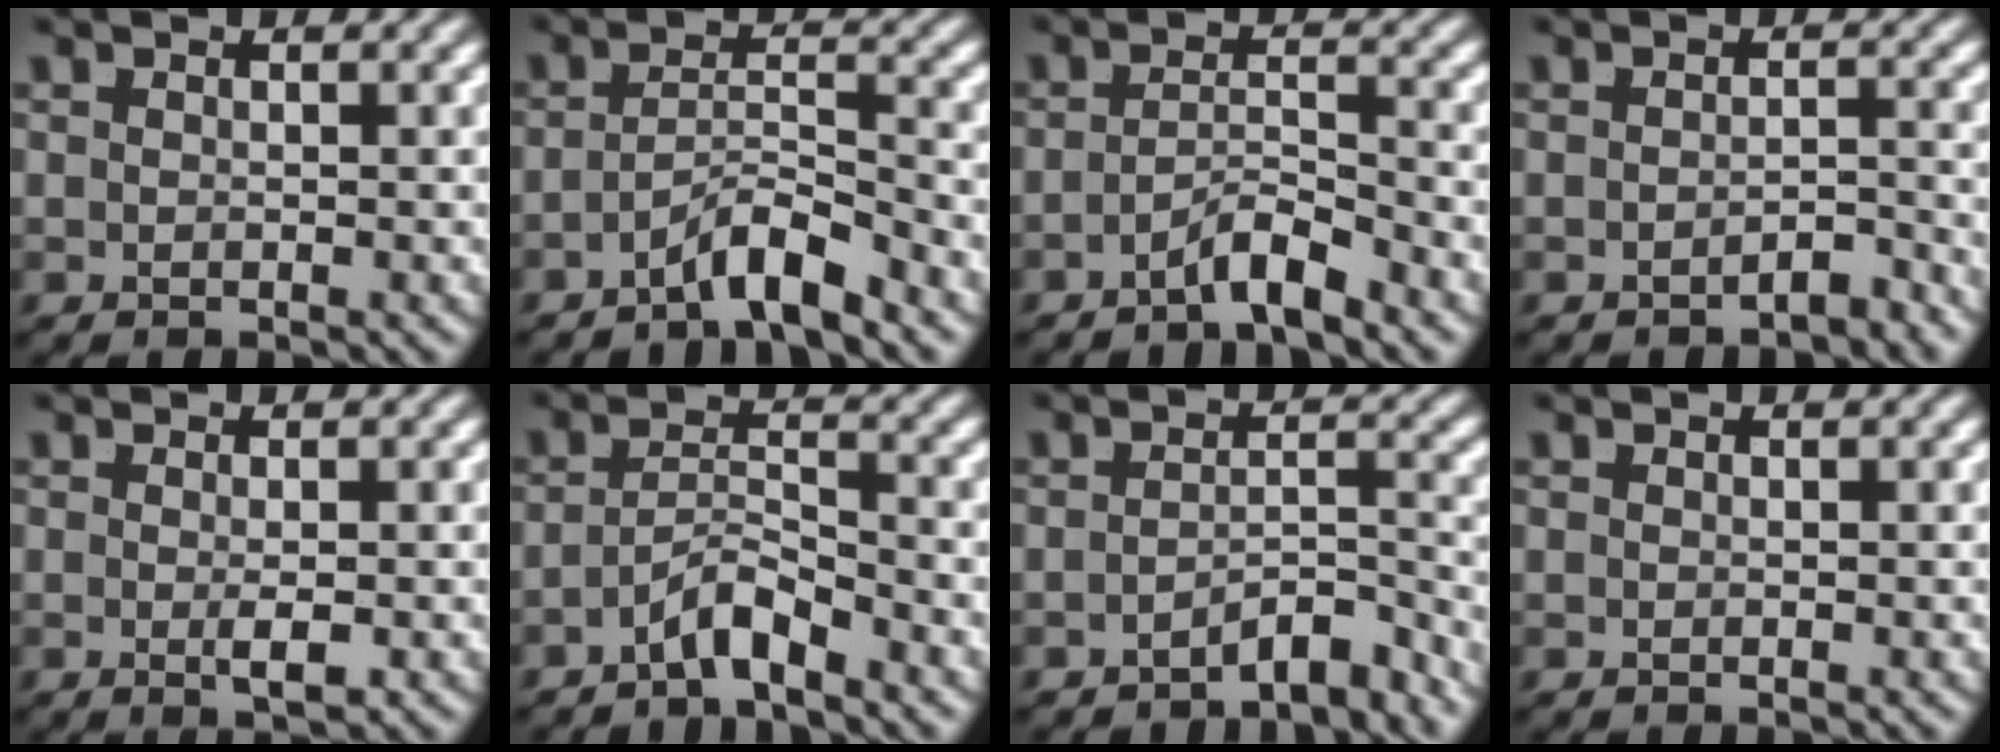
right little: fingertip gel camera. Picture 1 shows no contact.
{"total": 3.8, "force": [-3.2, 0.4, 2.1], "torque": [-0.026, -0.011, -0.050]}
{"total": 3.2, "force": [-2.8, 0.1, 1.5], "torque": [-0.015, -0.010, -0.045]}
{"total": 2.2, "force": [-2.2, -0.2, 0.3], "torque": [0.005, -0.005, -0.038]}
{"total": 1.7, "force": [-0.6, 0.2, 1.6], "torque": [-0.024, -0.003, -0.008]}
{"total": 3.3, "force": [-2.6, 0.9, 1.9], "torque": [-0.024, -0.010, -0.042]}
{"total": 4.0, "force": [-3.7, 0.3, 1.5], "torque": [-0.007, -0.013, -0.058]}
{"total": 0.0}